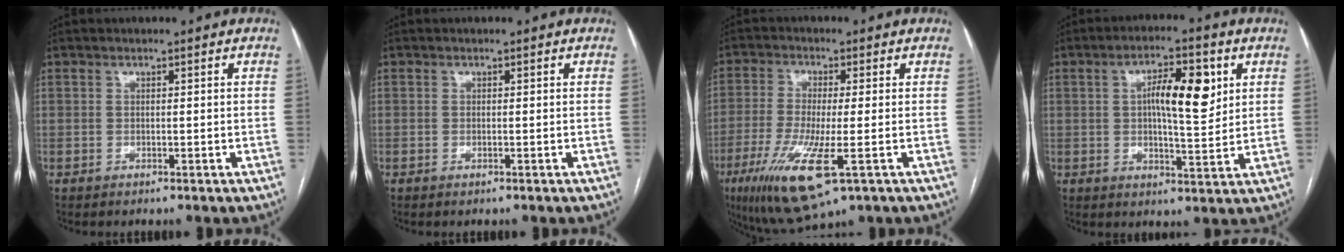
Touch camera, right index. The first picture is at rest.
{"total": 0.0}
{"total": 12.3, "force": [-5.0, 1.9, 11.0], "torque": [-0.223, -0.039, -0.084]}
{"total": 9.2, "force": [2.4, 2.6, 8.5], "torque": [-0.142, 0.013, 0.040]}